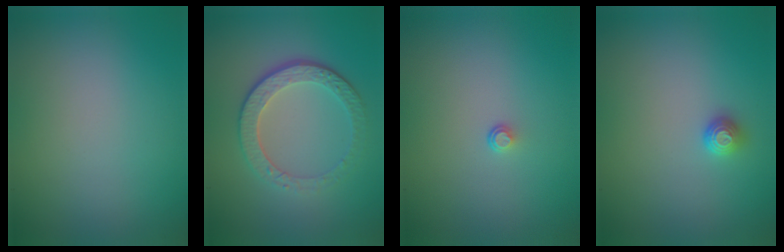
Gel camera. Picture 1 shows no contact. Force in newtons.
{"total": 4.6, "press": 3.3, "slide": 3.2}
{"total": 0.5, "press": 0.3, "slide": 0.5}
{"total": 1.1, "press": 1.0, "slide": 0.5}